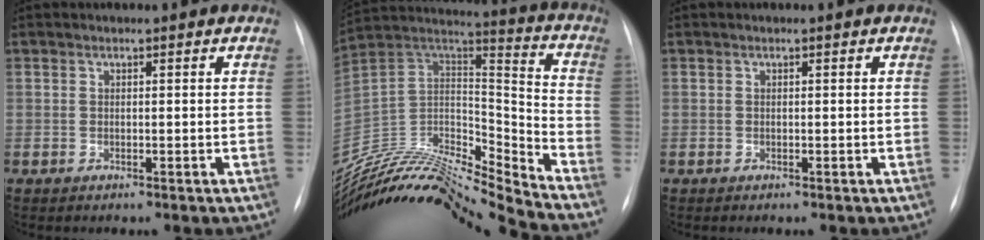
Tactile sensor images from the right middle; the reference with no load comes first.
{"total": 23.2, "force": [-22.1, 0.1, 7.0], "torque": [-0.138, 0.024, -0.383]}
{"total": 0.0}